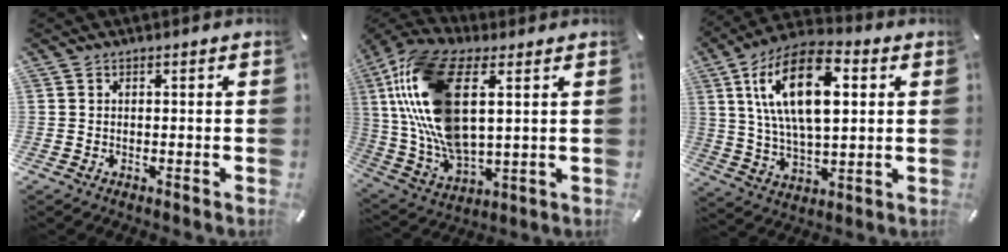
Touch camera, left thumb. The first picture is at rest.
{"total": 20.0, "force": [5.6, 10.2, 16.2], "torque": [-0.378, -0.013, 0.094]}
{"total": 19.5, "force": [6.1, 9.9, 15.6], "torque": [-0.304, -0.004, 0.094]}